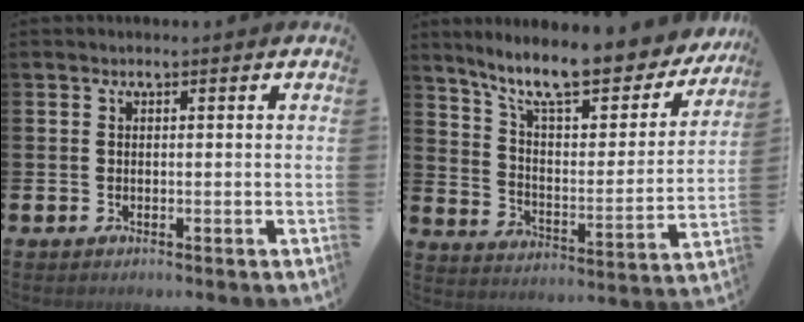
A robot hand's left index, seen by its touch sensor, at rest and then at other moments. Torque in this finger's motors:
{"motor_torque": [1.12, -1.01, 1.05, 0.21]}